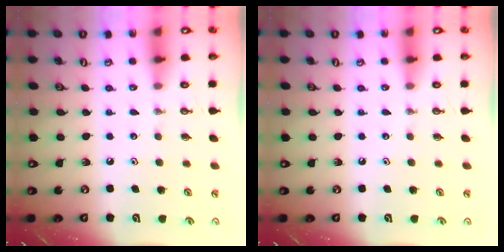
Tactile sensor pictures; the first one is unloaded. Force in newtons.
{"total": 0.0}